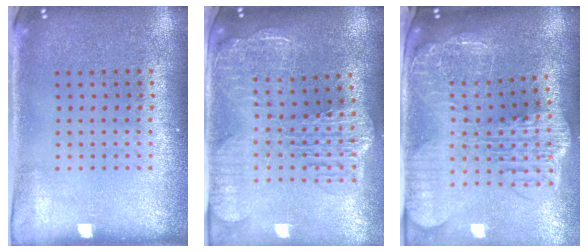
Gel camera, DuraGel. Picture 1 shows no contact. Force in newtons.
{"total": 3.0, "press": 2.5, "slide": 1.7}
{"total": 3.8, "press": 3.0, "slide": 2.4}